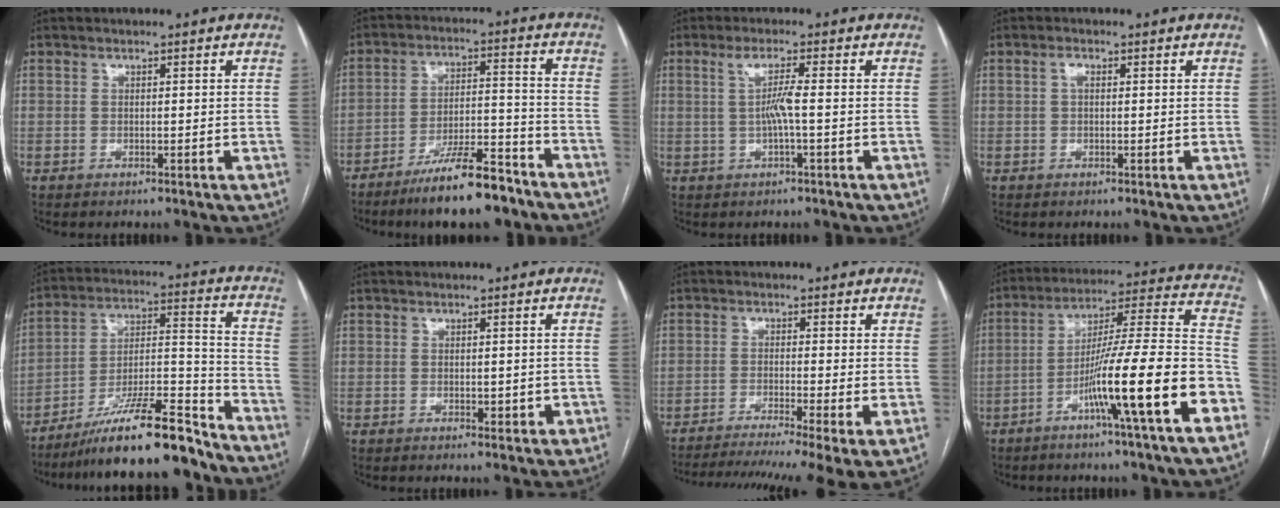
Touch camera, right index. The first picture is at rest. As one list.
[{"total": 12.2, "force": [-9.3, 2.1, 7.6], "torque": [-0.122, 0.006, -0.157]}, {"total": 3.5, "force": [0.1, -0.3, 3.5], "torque": [-0.069, 0.005, 0.005]}, {"total": 1.2, "force": [0.3, 0.6, 1.0], "torque": [-0.018, 0.007, 0.004]}, {"total": 18.4, "force": [-15.5, 1.4, 9.8], "torque": [-0.172, 0.006, -0.267]}, {"total": 1.9, "force": [-0.2, 1.3, 1.4], "torque": [-0.016, 0.005, 0.002]}, {"total": 14.1, "force": [-9.9, 0.6, 10.1], "torque": [-0.149, -0.018, -0.153]}, {"total": 19.5, "force": [-8.3, -0.9, 17.6], "torque": [-0.255, -0.002, -0.139]}]